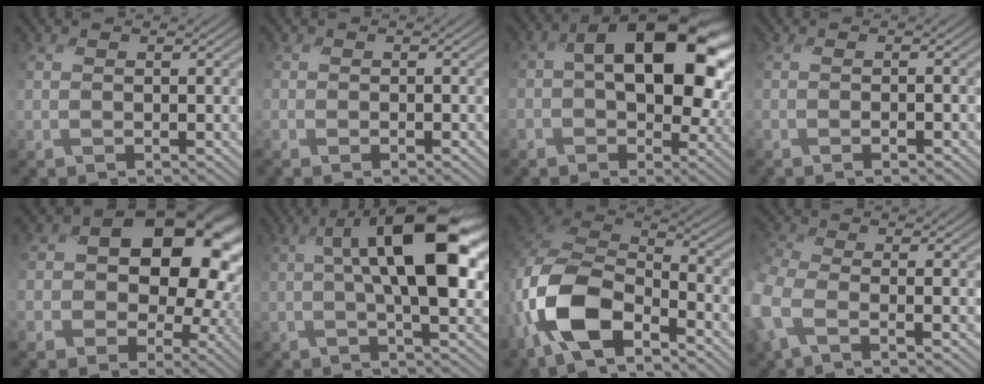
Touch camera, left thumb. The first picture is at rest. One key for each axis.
{"total": 0.6, "fx": -0.6, "fy": 0.1, "fz": 0.0, "tx": 0.004, "ty": -0.002, "tz": -0.012}
{"total": 14.0, "fx": 2.2, "fy": 8.6, "fz": 10.8, "tx": -0.163, "ty": -0.006, "tz": 0.040}
{"total": 1.0, "fx": -0.7, "fy": 0.0, "fz": 0.7, "tx": -0.010, "ty": 0.003, "tz": -0.015}
{"total": 14.2, "fx": 0.7, "fy": 11.1, "fz": 8.8, "tx": -0.121, "ty": -0.014, "tz": 0.014}
{"total": 11.7, "fx": 1.6, "fy": 3.5, "fz": 11.0, "tx": -0.169, "ty": 0.009, "tz": 0.012}
{"total": 12.0, "fx": -6.9, "fy": 5.9, "fz": 7.9, "tx": -0.175, "ty": -0.016, "tz": -0.148}
{"total": 5.4, "fx": -2.7, "fy": 2.7, "fz": 3.8, "tx": -0.115, "ty": -0.009, "tz": -0.073}